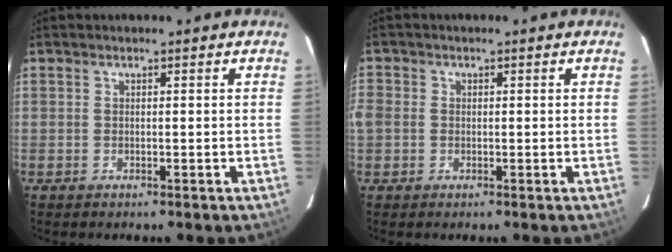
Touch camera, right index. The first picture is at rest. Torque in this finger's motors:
{"motor_torque": [0.43, 0.05, 0.20, 0.04]}